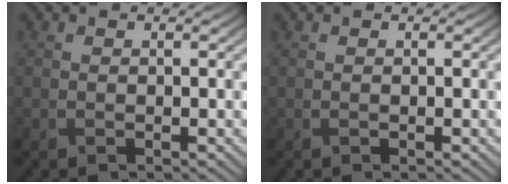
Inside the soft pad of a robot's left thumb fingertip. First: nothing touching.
{"total": 0.0}